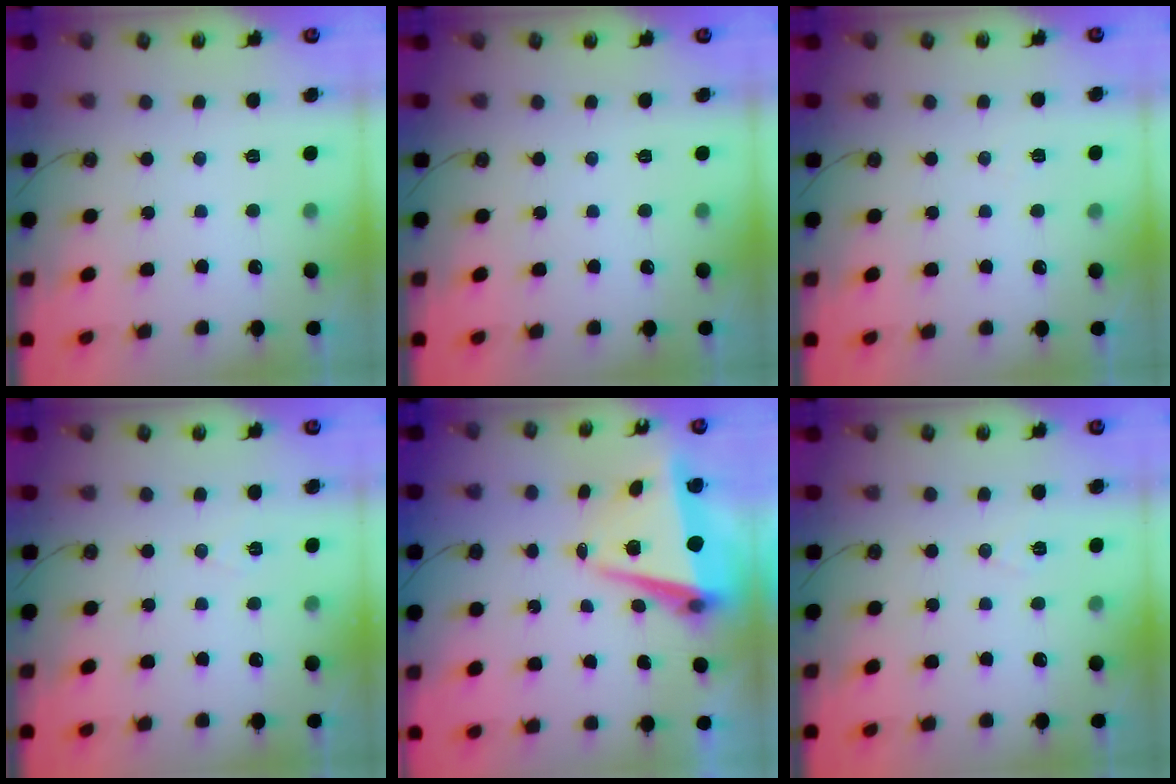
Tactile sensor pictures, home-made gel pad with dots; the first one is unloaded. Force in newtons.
{"total": 0.0}
{"total": 3.8, "press": 3.0, "slide": 2.3}
{"total": 5.7, "press": 3.6, "slide": 4.4}
{"total": 7.9, "press": 7.8, "slide": 1.6}
{"total": 6.0, "press": 4.0, "slide": 4.5}